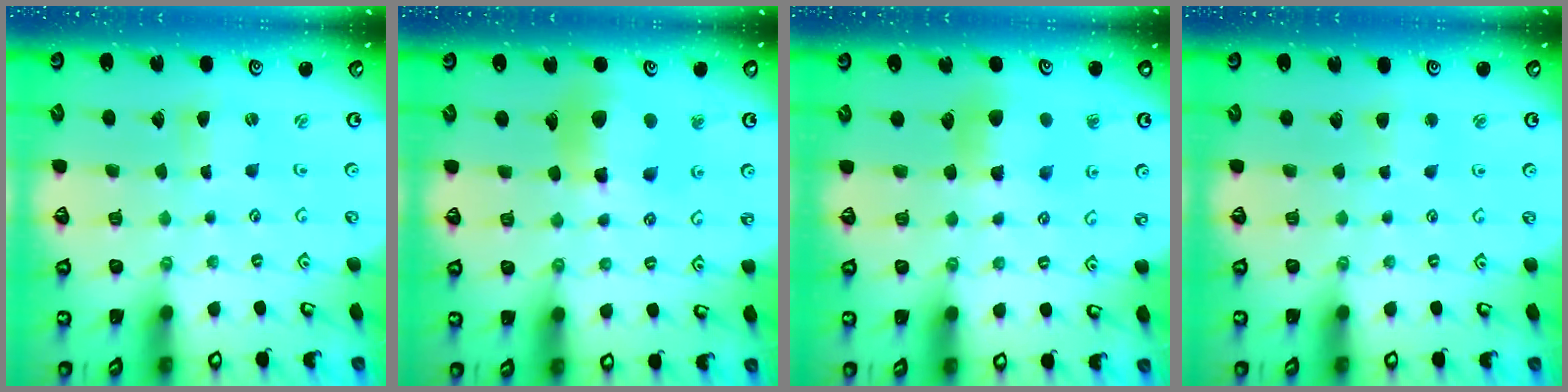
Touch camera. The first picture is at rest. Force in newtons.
{"total": 12.5, "press": 12.5, "slide": 1.4}
{"total": 7.4, "press": 7.4, "slide": 0.3}
{"total": 2.9, "press": 2.9, "slide": 0.3}